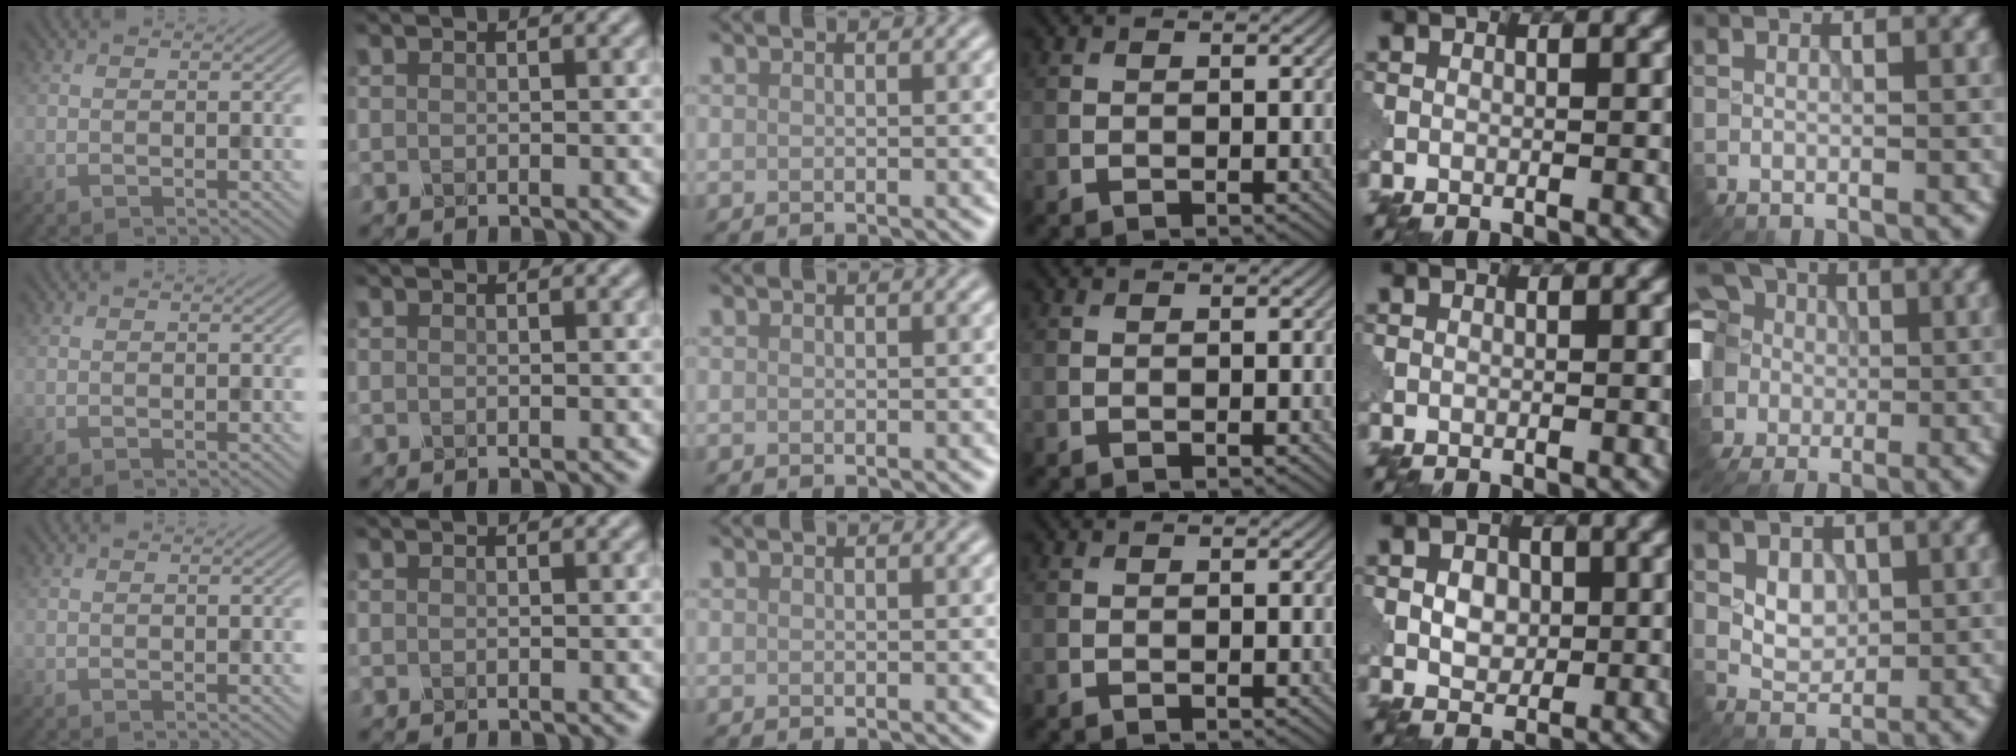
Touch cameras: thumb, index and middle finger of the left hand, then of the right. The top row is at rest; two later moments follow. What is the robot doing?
{"motion": "close", "object": "eyeshadow palette"}